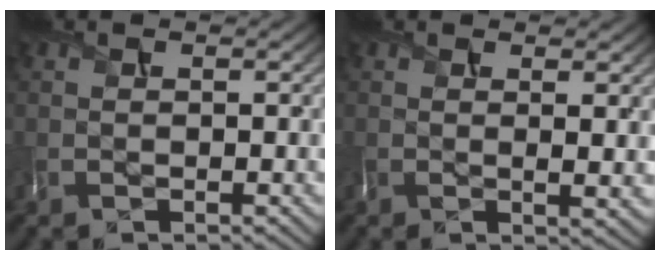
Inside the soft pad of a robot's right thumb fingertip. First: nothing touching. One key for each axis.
{"total": 3.1, "fx": 0.6, "fy": 0.7, "fz": 2.9, "tx": -0.048, "ty": -0.002, "tz": 0.011}